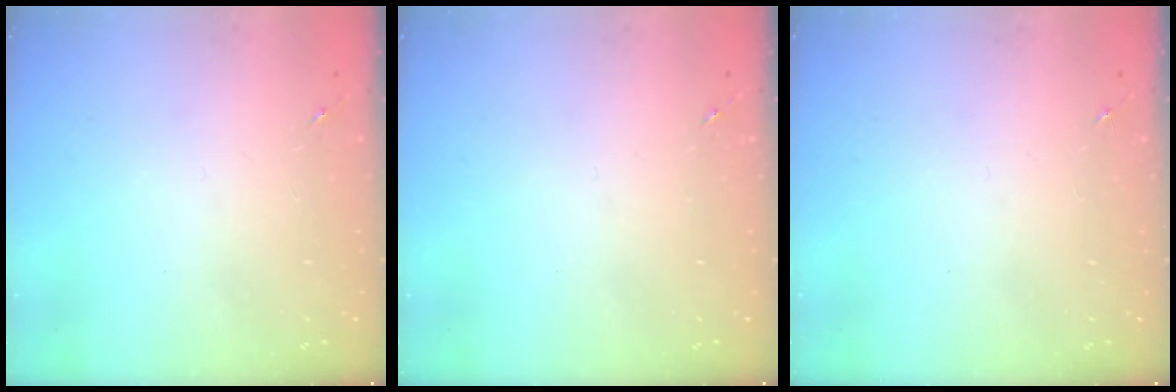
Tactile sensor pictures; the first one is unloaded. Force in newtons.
{"total": 0.0}
{"total": 0.0}